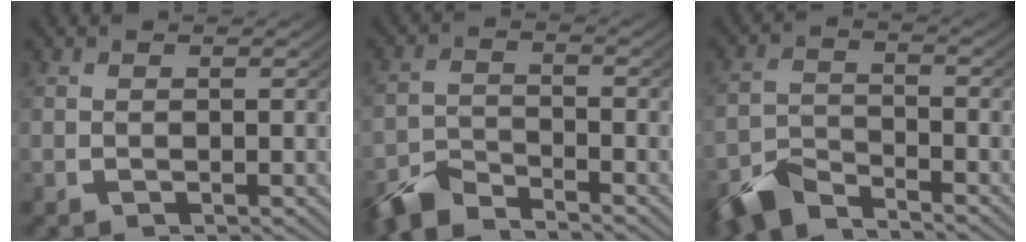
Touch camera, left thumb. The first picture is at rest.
{"total": 4.9, "force": [-4.5, 1.4, 1.4], "torque": [-0.023, -0.011, -0.087]}
{"total": 5.6, "force": [-4.7, 2.1, 2.1], "torque": [-0.036, -0.012, -0.089]}